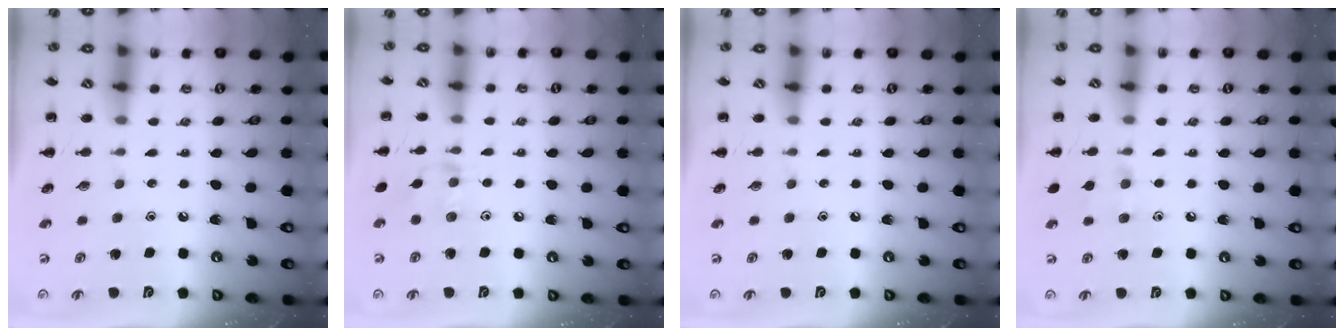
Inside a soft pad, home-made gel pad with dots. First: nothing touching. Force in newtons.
{"total": 6.7, "press": 6.6, "slide": 1.5}
{"total": 0.0}
{"total": 6.1, "press": 5.8, "slide": 1.9}